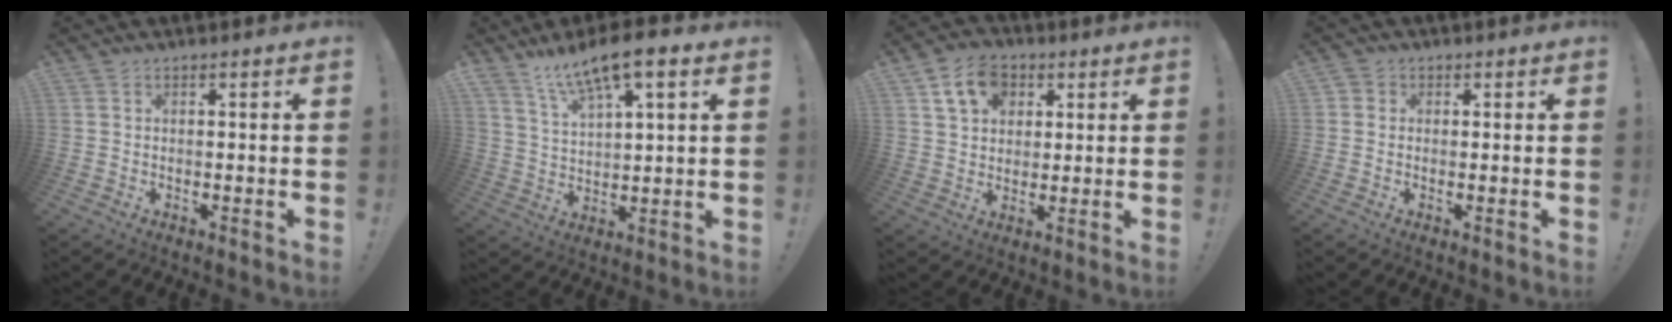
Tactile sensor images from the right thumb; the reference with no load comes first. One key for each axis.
{"total": 10.5, "fx": 7.6, "fy": 2.5, "fz": 6.8, "tx": -0.124, "ty": -0.039, "tz": 0.133}
{"total": 10.4, "fx": 4.7, "fy": 7.9, "fz": 4.9, "tx": -0.080, "ty": -0.008, "tz": 0.091}
{"total": 1.7, "fx": -0.1, "fy": 1.5, "fz": 0.7, "tx": -0.018, "ty": 0.007, "tz": 0.000}